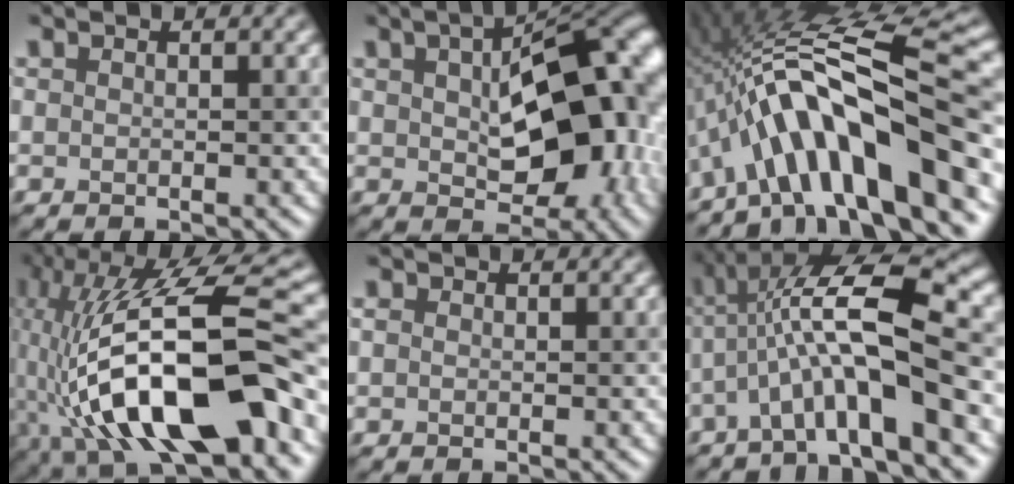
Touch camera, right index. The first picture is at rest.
{"total": 13.5, "force": [0.1, 7.5, 11.2], "torque": [-0.149, -0.003, 0.017]}
{"total": 13.9, "force": [-4.6, 3.2, 12.7], "torque": [-0.195, 0.038, -0.073]}
{"total": 16.8, "force": [-3.9, 6.4, 15.0], "torque": [-0.260, 0.031, -0.073]}
{"total": 0.7, "force": [0.1, 0.6, 0.3], "torque": [-0.007, 0.000, -0.003]}
{"total": 10.7, "force": [-1.6, 2.6, 10.3], "torque": [-0.176, 0.028, -0.034]}